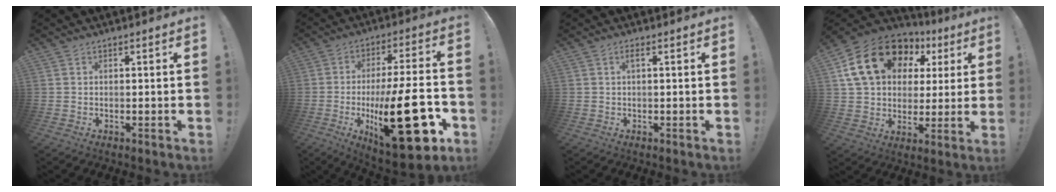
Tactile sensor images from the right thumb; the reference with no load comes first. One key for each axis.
{"total": 29.1, "fx": -7.4, "fy": 9.4, "fz": 26.5, "tx": -0.419, "ty": 0.031, "tz": -0.107}
{"total": 1.5, "fx": 0.2, "fy": 0.0, "fz": 1.5, "tx": -0.032, "ty": 0.004, "tz": 0.001}
{"total": 21.8, "fx": 9.2, "fy": 14.9, "fz": 12.9, "tx": -0.199, "ty": -0.028, "tz": 0.189}